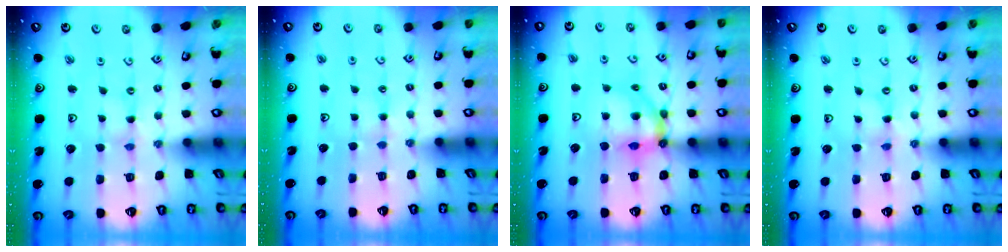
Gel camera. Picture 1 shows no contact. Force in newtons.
{"total": 2.0, "press": 2.0, "slide": 0.4}
{"total": 9.0, "press": 8.9, "slide": 1.7}
{"total": 0.0}